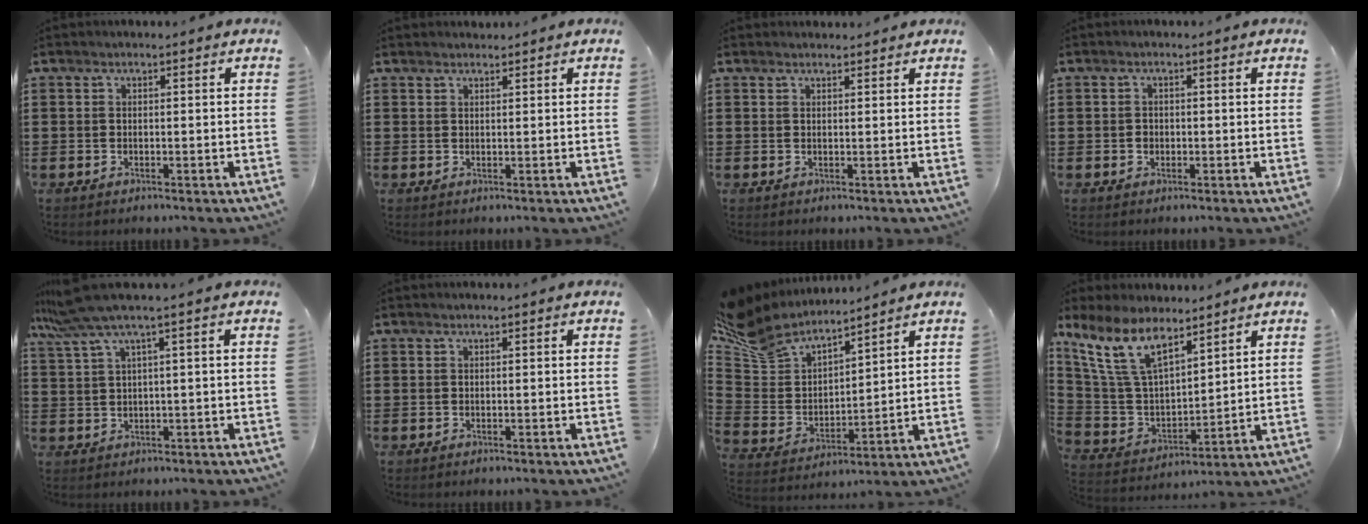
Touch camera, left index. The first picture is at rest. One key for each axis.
{"total": 1.2, "fx": 1.2, "fy": 0.2, "fz": 0.0, "tx": -0.002, "ty": 0.000, "tz": 0.023}
{"total": 1.2, "fx": 1.2, "fy": 0.4, "fz": 0.0, "tx": -0.002, "ty": 0.002, "tz": 0.023}
{"total": 0.9, "fx": 0.0, "fy": 0.8, "fz": 0.4, "tx": -0.010, "ty": 0.005, "tz": 0.000}
{"total": 5.0, "fx": 2.4, "fy": -0.4, "fz": 4.3, "tx": -0.104, "ty": -0.019, "tz": 0.038}
{"total": 0.0}
{"total": 7.6, "fx": 7.0, "fy": 2.8, "fz": 1.2, "tx": -0.068, "ty": -0.045, "tz": 0.127}
{"total": 12.2, "fx": 8.3, "fy": 4.9, "fz": 7.5, "tx": -0.182, "ty": -0.022, "tz": 0.156}